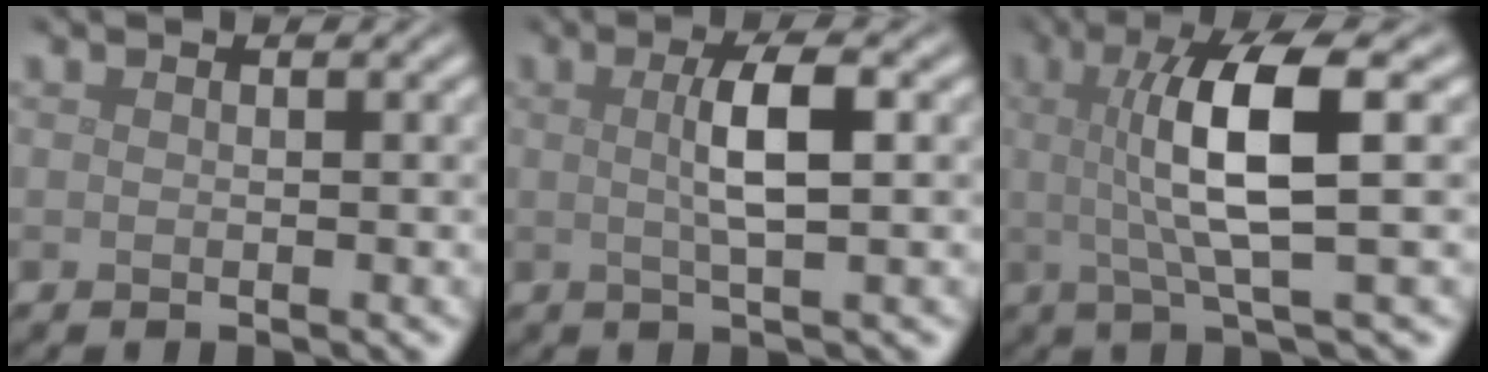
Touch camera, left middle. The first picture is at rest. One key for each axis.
{"total": 3.8, "fx": 0.5, "fy": 0.7, "fz": 3.7, "tx": -0.067, "ty": 0.007, "tz": 0.005}
{"total": 7.5, "fx": 1.0, "fy": 1.7, "fz": 7.3, "tx": -0.125, "ty": 0.006, "tz": 0.015}